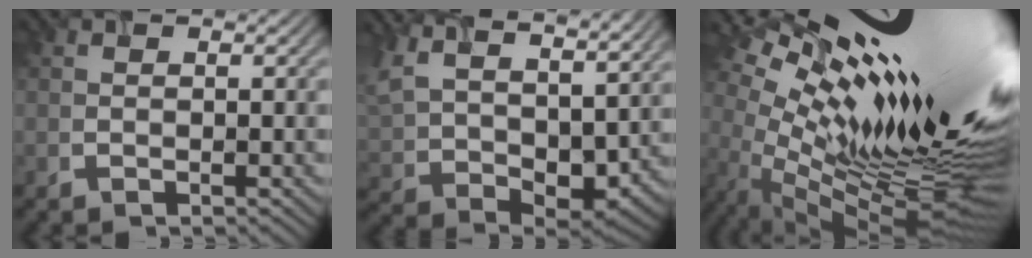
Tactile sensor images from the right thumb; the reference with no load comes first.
{"total": 13.4, "force": [7.9, 6.4, 8.7], "torque": [-0.206, 0.017, 0.148]}
{"total": 19.6, "force": [5.7, 5.6, 17.8], "torque": [-0.271, 0.018, 0.093]}